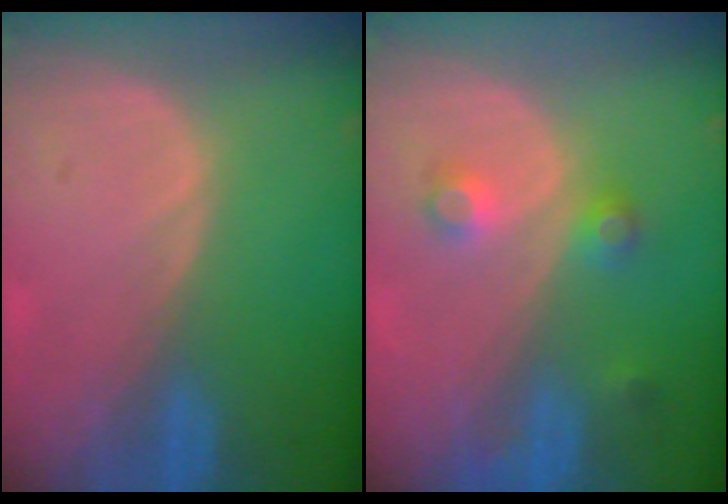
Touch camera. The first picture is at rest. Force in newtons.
{"total": 3.7, "press": 3.4, "slide": 1.7}